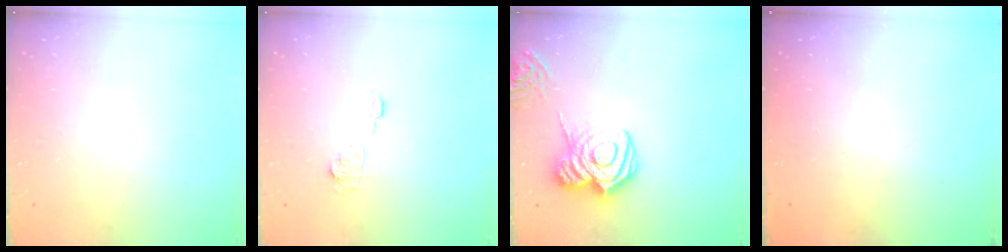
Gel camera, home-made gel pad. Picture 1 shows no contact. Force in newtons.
{"total": 6.2, "press": 6.2, "slide": 0.2}
{"total": 16.0, "press": 15.9, "slide": 1.7}
{"total": 2.4, "press": 2.2, "slide": 0.8}